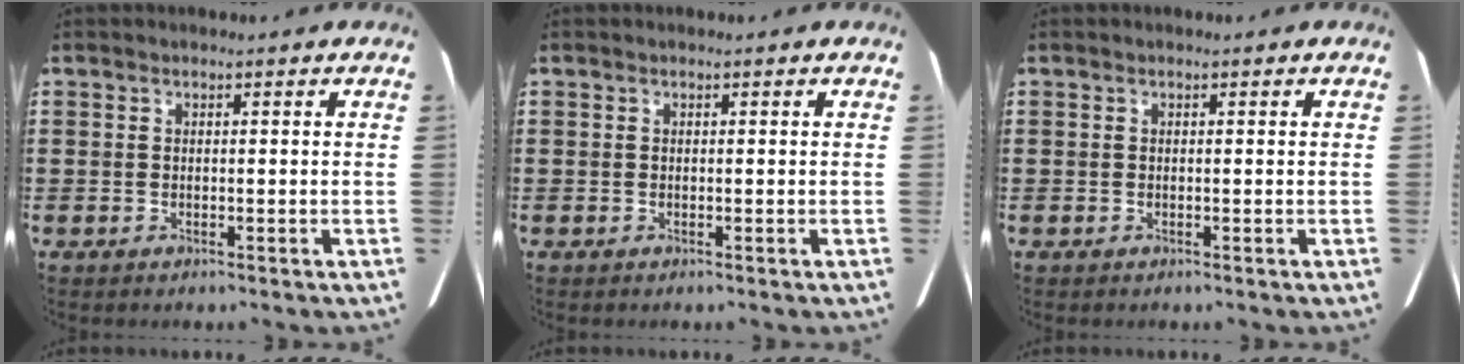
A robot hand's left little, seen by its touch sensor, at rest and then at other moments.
{"total": 0.0}
{"total": 0.0}